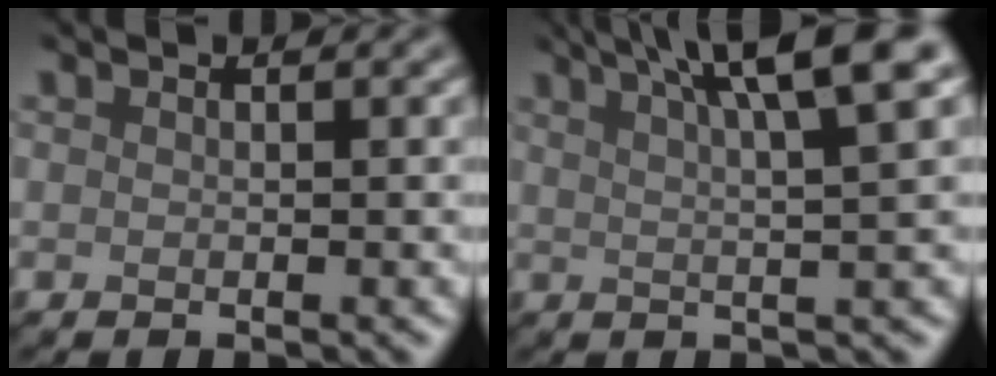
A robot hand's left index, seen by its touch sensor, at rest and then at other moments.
{"total": 8.8, "force": [4.7, 1.7, 7.2], "torque": [-0.063, 0.035, 0.047]}